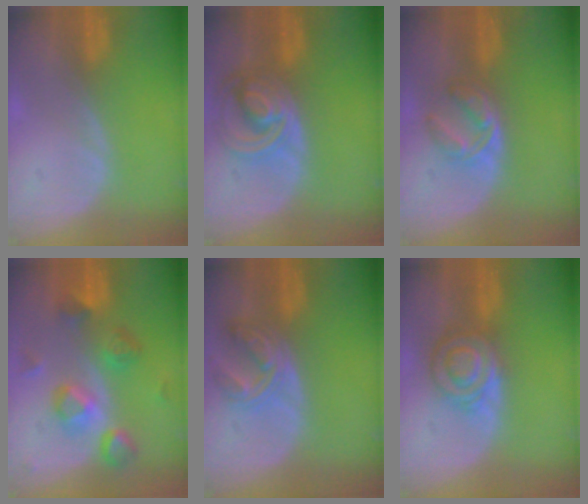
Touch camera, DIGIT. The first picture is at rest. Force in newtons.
{"total": 8.5, "press": 7.4, "slide": 4.3}
{"total": 5.3, "press": 5.1, "slide": 1.3}
{"total": 7.9, "press": 7.8, "slide": 1.1}
{"total": 6.3, "press": 6.2, "slide": 1.1}
{"total": 6.4, "press": 6.4, "slide": 0.1}